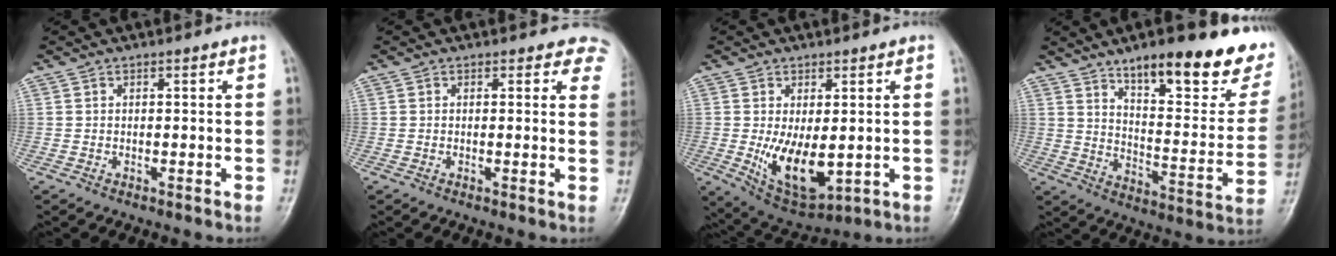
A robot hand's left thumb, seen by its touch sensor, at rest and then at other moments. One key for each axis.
{"total": 4.3, "fx": 3.6, "fy": 2.3, "fz": 0.8, "tx": 0.029, "ty": -0.011, "tz": 0.012}
{"total": 10.6, "fx": -0.9, "fy": 5.3, "fz": 9.1, "tx": -0.139, "ty": -0.021, "tz": 0.007}
{"total": 23.8, "fx": 15.8, "fy": 7.5, "fz": 16.2, "tx": -0.173, "ty": -0.080, "tz": 0.225}